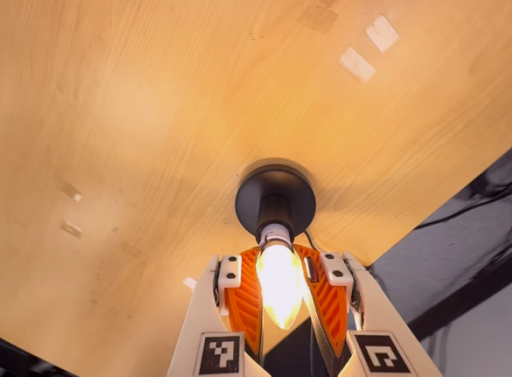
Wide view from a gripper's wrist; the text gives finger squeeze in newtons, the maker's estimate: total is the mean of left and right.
{"total": 25.2, "left": 23.9, "right": 26.4}